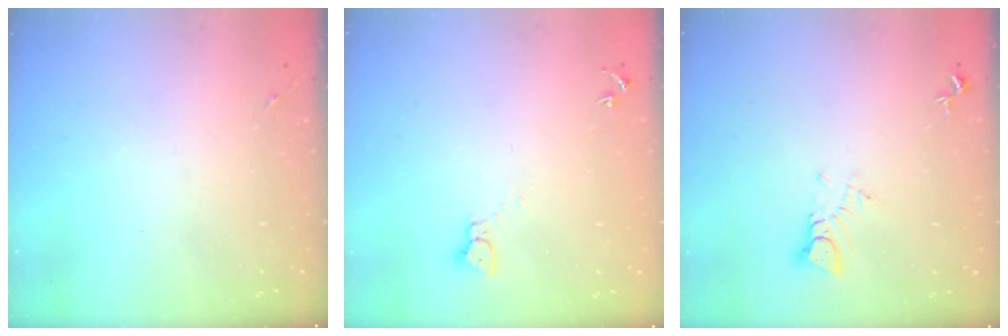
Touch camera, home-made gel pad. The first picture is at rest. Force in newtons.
{"total": 2.3, "press": 2.3, "slide": 0.3}
{"total": 4.2, "press": 4.2, "slide": 0.5}